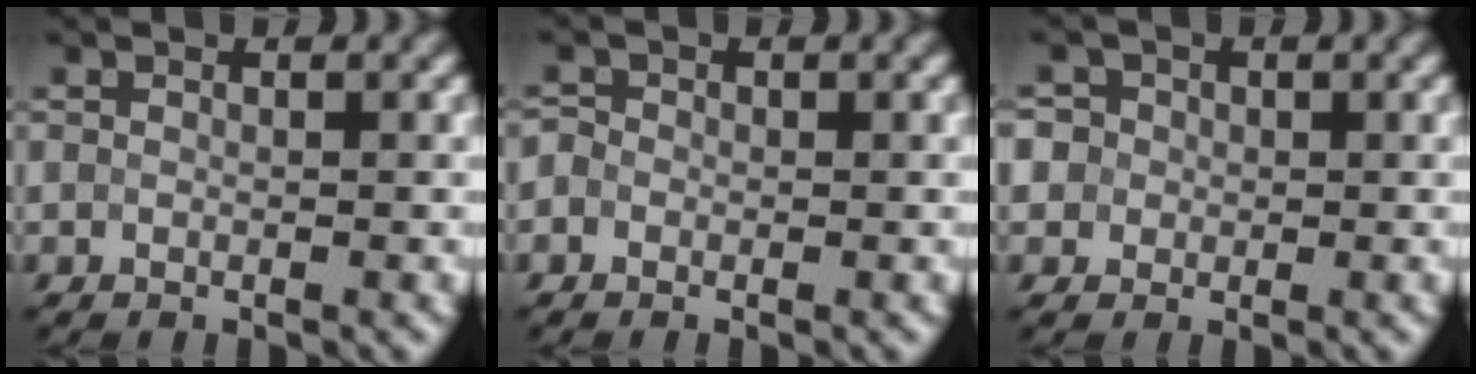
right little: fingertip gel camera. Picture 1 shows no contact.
{"total": 1.1, "force": [-0.4, 1.0, 0.4], "torque": [0.000, 0.010, -0.012]}
{"total": 4.1, "force": [-0.4, 4.0, 1.1], "torque": [-0.013, 0.027, -0.042]}